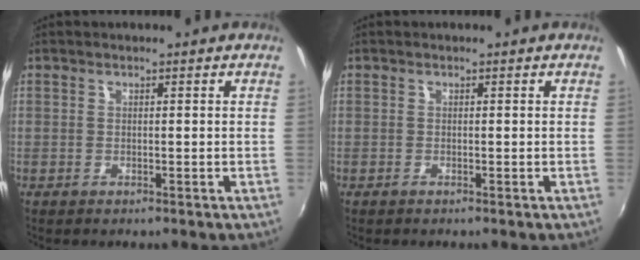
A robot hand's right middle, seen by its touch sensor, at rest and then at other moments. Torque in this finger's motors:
{"motor_torque": [0.05, -0.01, 0.01, 0.00]}